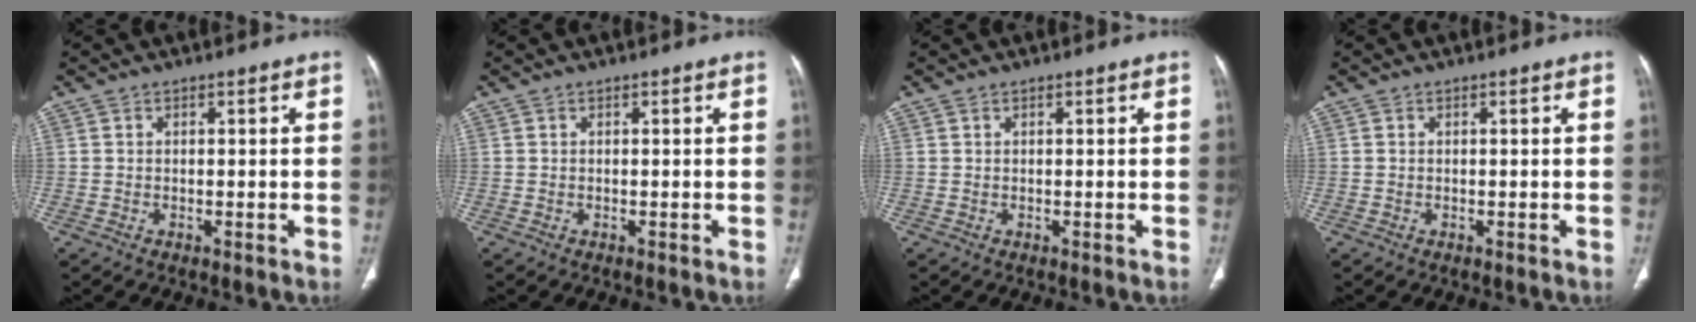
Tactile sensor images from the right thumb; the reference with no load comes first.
{"total": 0.0}
{"total": 0.0}
{"total": 0.0}